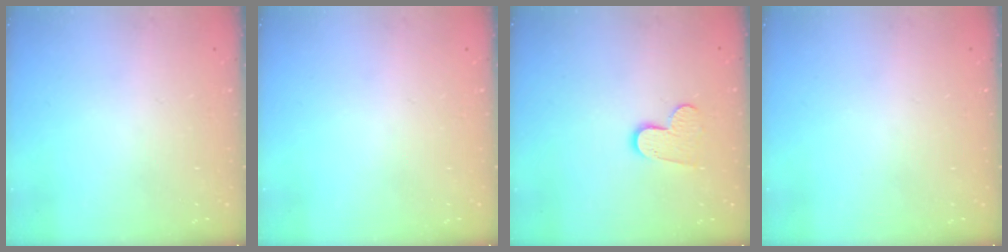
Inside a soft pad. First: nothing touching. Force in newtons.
{"total": 0.0}
{"total": 8.5, "press": 8.5, "slide": 0.5}
{"total": 0.0}